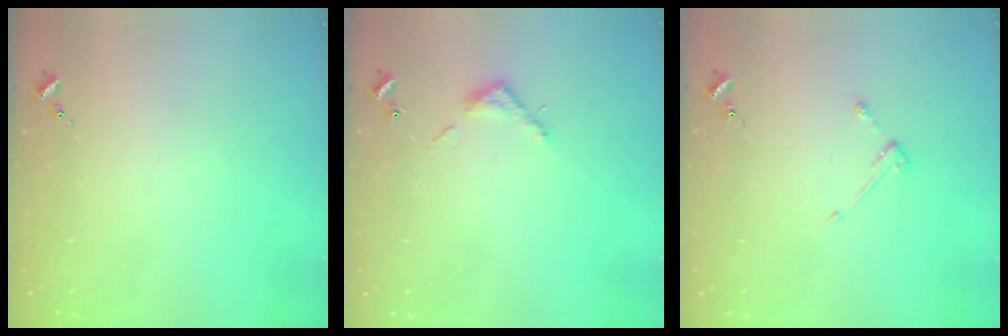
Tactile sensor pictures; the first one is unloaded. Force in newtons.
{"total": 3.6, "press": 3.6, "slide": 0.2}
{"total": 3.2, "press": 3.1, "slide": 0.5}